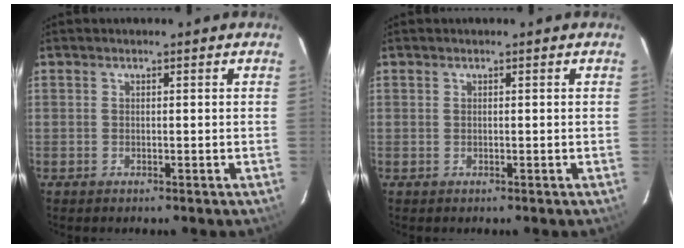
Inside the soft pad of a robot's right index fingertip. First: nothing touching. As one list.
[{"total": 0.0}]